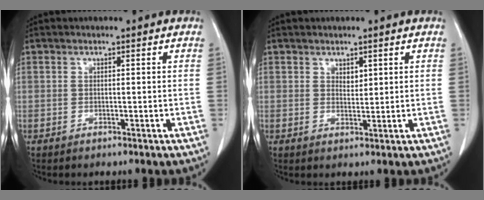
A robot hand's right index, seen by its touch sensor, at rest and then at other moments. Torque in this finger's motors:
{"motor_torque": [0.05, -0.02, 0.00, 0.00]}